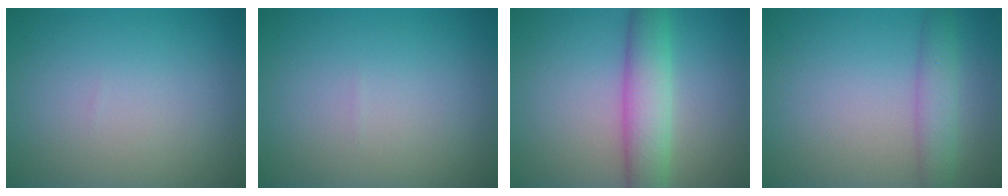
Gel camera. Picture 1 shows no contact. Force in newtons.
{"total": 0.0}
{"total": 5.0, "press": 5.0, "slide": 0.2}
{"total": 3.0, "press": 3.0, "slide": 0.2}